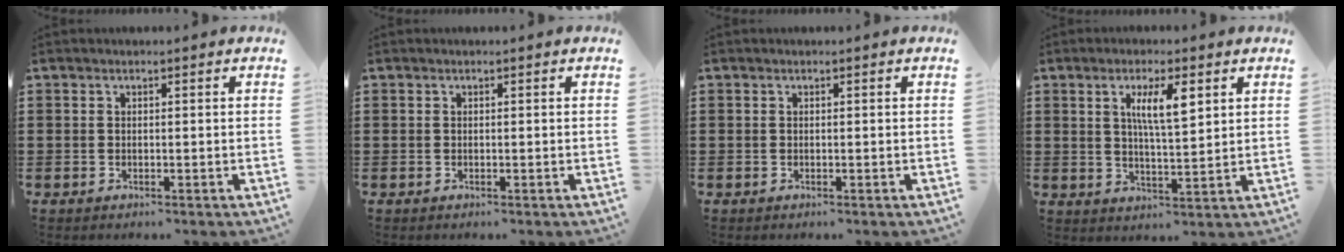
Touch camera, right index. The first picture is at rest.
{"total": 0.0}
{"total": 0.0}
{"total": 6.2, "force": [2.4, 1.5, 5.5], "torque": [-0.107, 0.005, 0.036]}